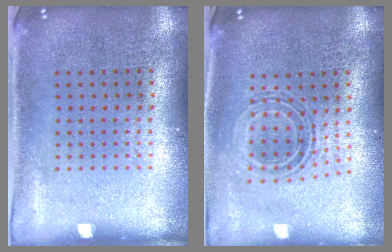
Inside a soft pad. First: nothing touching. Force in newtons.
{"total": 0.7, "press": 0.7, "slide": 0.2}